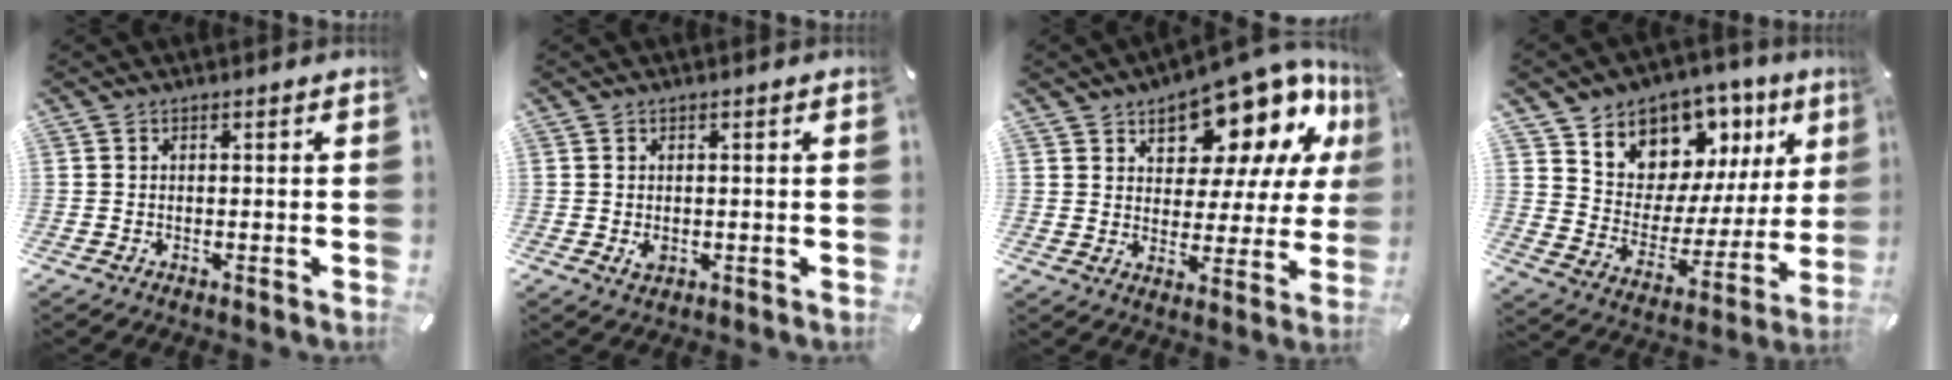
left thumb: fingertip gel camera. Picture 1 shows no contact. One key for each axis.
{"total": 1.9, "fx": -0.1, "fy": 1.5, "fz": 1.1, "tx": -0.012, "ty": -0.001, "tz": -0.003}
{"total": 15.0, "fx": 11.5, "fy": 7.3, "fz": 6.4, "tx": -0.101, "ty": -0.097, "tz": 0.197}
{"total": 9.6, "fx": 7.2, "fy": 6.3, "fz": -0.4, "tx": -0.008, "ty": -0.099, "tz": 0.130}